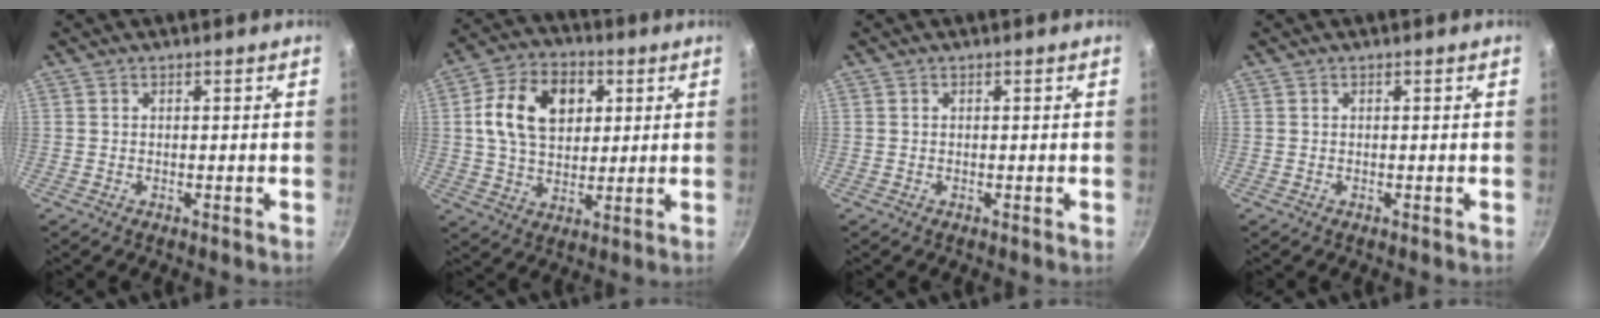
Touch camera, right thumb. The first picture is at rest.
{"total": 14.8, "force": [3.5, 10.4, 9.8], "torque": [-0.147, 0.006, 0.052]}
{"total": 0.0}
{"total": 0.0}